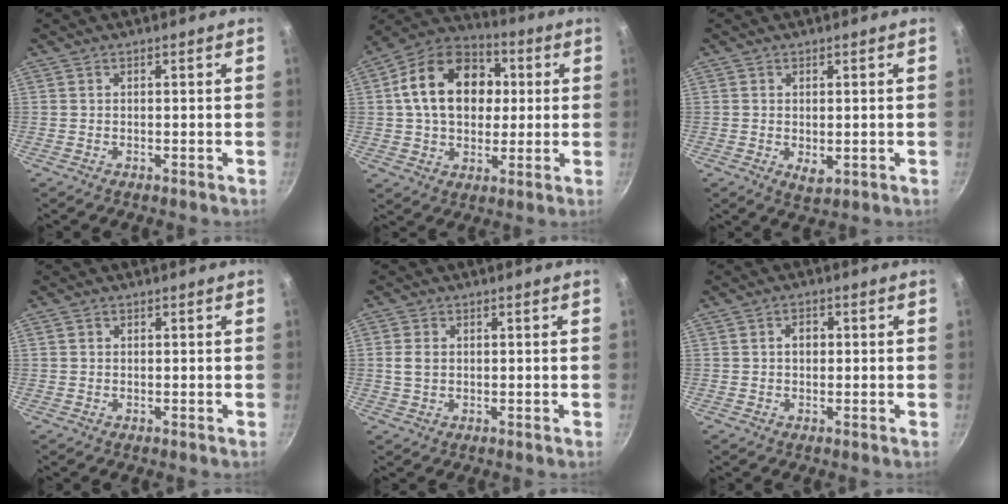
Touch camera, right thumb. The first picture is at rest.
{"total": 18.4, "force": [3.0, 13.6, 12.1], "torque": [-0.171, 0.023, 0.036]}
{"total": 2.9, "force": [-0.1, 1.7, 2.3], "torque": [-0.036, -0.010, 0.002]}
{"total": 0.7, "force": [0.2, 0.6, 0.2], "torque": [-0.002, 0.004, 0.002]}
{"total": 3.1, "force": [0.4, 2.3, 2.0], "torque": [-0.036, 0.003, 0.006]}
{"total": 2.6, "force": [0.3, 2.0, 1.6], "torque": [-0.013, 0.006, 0.002]}